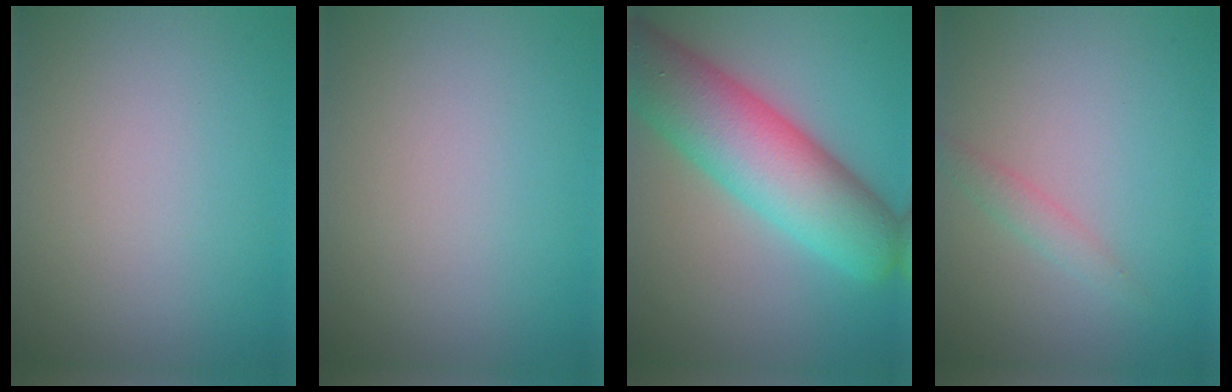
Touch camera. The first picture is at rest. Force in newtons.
{"total": 0.0}
{"total": 10.8, "press": 10.7, "slide": 0.4}
{"total": 1.3, "press": 1.3, "slide": 0.0}